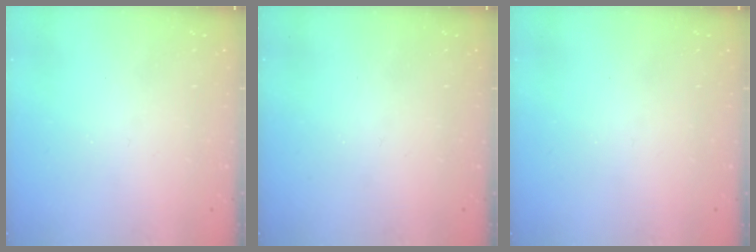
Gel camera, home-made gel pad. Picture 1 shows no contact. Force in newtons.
{"total": 0.0}
{"total": 0.0}